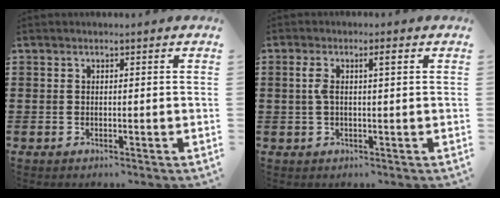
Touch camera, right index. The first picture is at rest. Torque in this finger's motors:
{"motor_torque": [0.24, -0.11, 0.11, 0.07]}